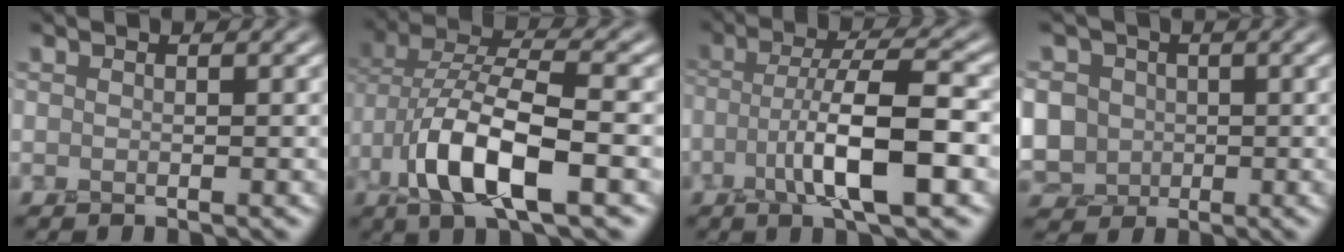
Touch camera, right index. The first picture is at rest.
{"total": 8.7, "force": [-2.1, 3.7, 7.6], "torque": [-0.151, 0.012, -0.041]}
{"total": 7.4, "force": [-2.3, 2.1, 6.7], "torque": [-0.123, 0.015, -0.041]}
{"total": 9.9, "force": [0.8, 9.1, 3.8], "torque": [-0.095, 0.021, -0.017]}